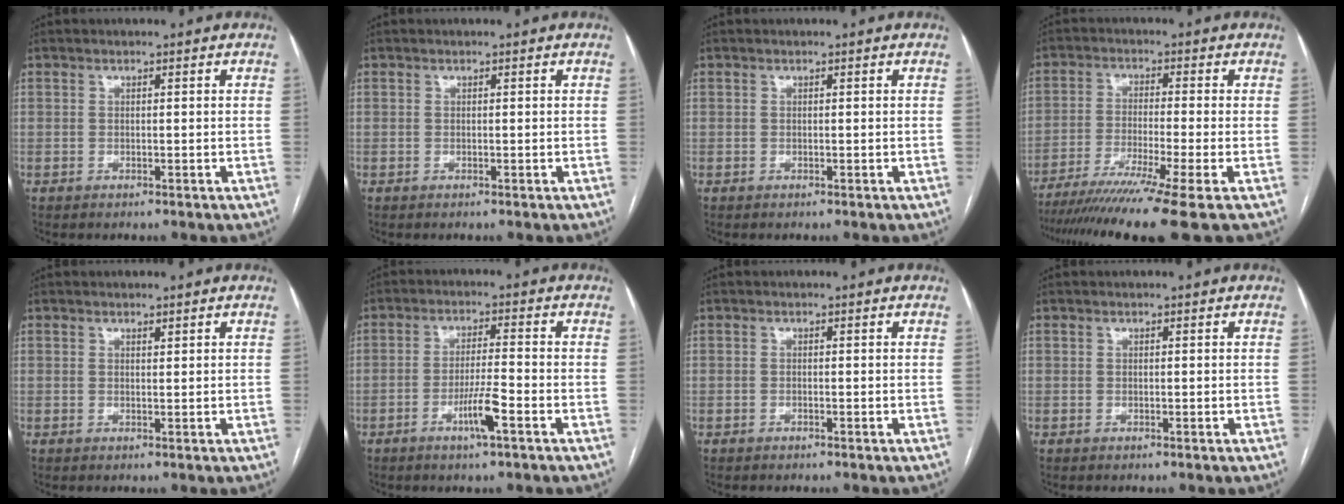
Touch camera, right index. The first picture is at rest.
{"total": 0.0}
{"total": 0.0}
{"total": 14.0, "force": [-10.6, -2.3, 8.8], "torque": [-0.145, -0.045, -0.170]}
{"total": 0.7, "force": [0.6, 0.1, 0.3], "torque": [-0.008, -0.004, 0.010]}
{"total": 5.4, "force": [-2.7, 0.0, 4.7], "torque": [-0.089, -0.007, -0.050]}
{"total": 0.0}
{"total": 0.0}